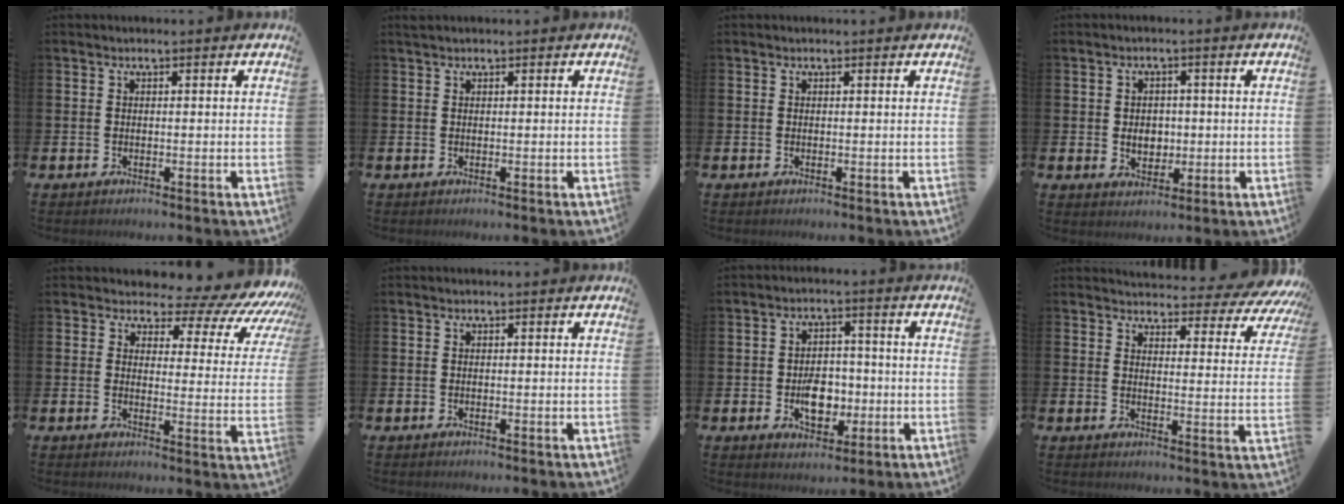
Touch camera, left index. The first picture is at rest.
{"total": 0.7, "force": [0.7, 0.1, 0.3], "torque": [0.000, 0.001, 0.010]}
{"total": 0.0}
{"total": 3.0, "force": [0.1, 2.6, 1.6], "torque": [-0.020, 0.002, -0.007]}
{"total": 5.5, "force": [4.4, 2.7, 1.9], "torque": [-0.034, -0.048, 0.063]}
{"total": 0.0}
{"total": 5.5, "force": [-1.2, 3.8, 3.8], "torque": [-0.054, 0.001, -0.027]}
{"total": 4.2, "force": [3.8, 1.4, 0.9], "torque": [-0.024, -0.038, 0.060]}